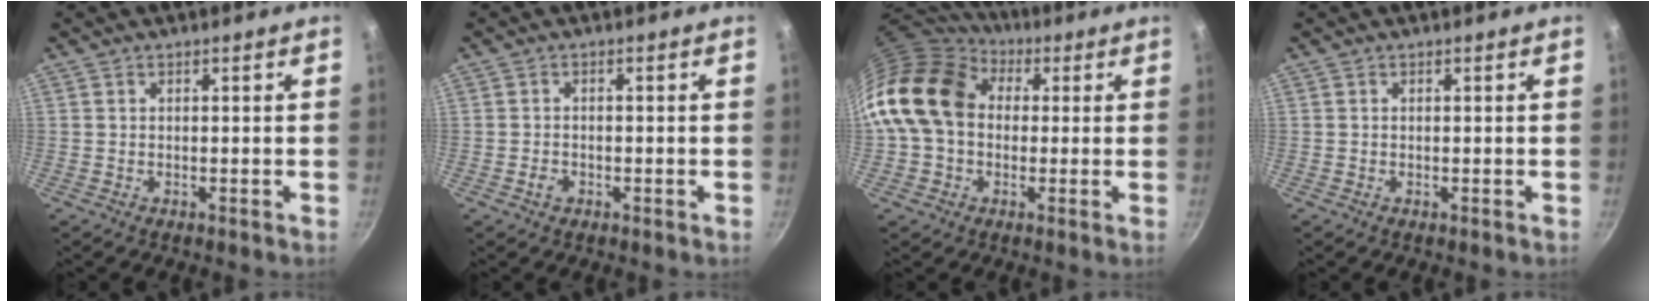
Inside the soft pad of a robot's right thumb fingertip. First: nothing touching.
{"total": 1.8, "force": [-0.8, 1.3, 0.9], "torque": [-0.017, 0.007, -0.015]}
{"total": 17.5, "force": [2.7, 13.4, 10.9], "torque": [-0.184, 0.030, 0.036]}
{"total": 0.0}